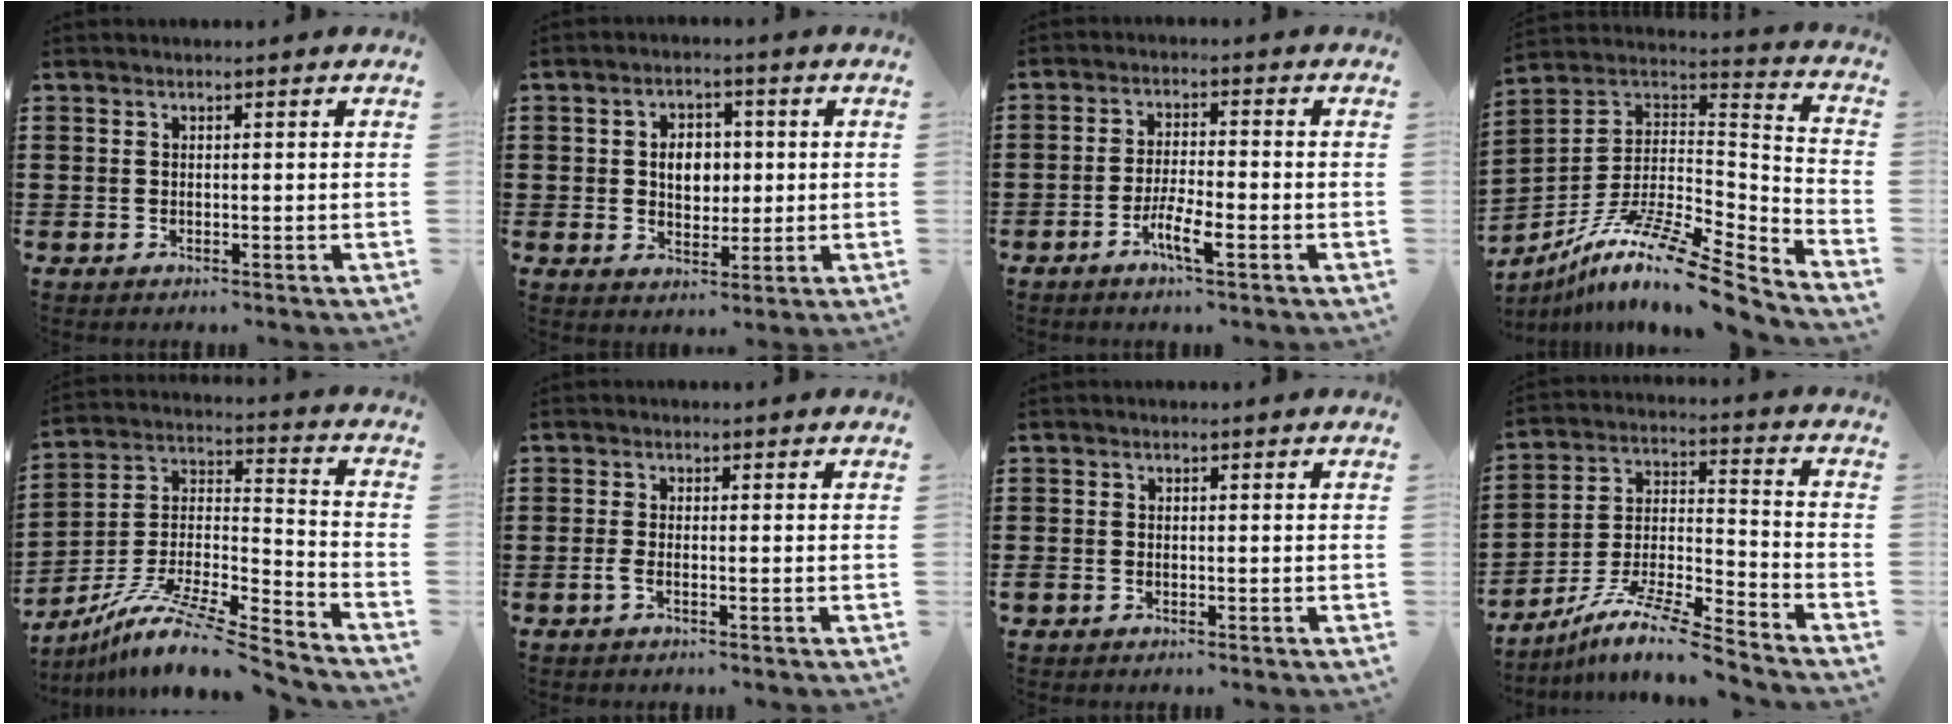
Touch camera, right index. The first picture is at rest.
{"total": 4.7, "force": [0.3, 3.3, 3.3], "torque": [-0.057, 0.005, -0.003]}
{"total": 4.8, "force": [-2.4, 0.9, 4.0], "torque": [-0.080, -0.002, -0.047]}
{"total": 13.0, "force": [-9.2, 1.6, 9.0], "torque": [-0.171, 0.002, -0.177]}
{"total": 10.9, "force": [-8.8, 1.3, 6.3], "torque": [-0.127, 0.003, -0.175]}
{"total": 1.5, "force": [-0.8, 0.2, 1.2], "torque": [-0.037, -0.007, -0.018]}
{"total": 0.7, "force": [-0.5, 0.4, 0.3], "torque": [-0.008, -0.003, -0.009]}
{"total": 10.5, "force": [-9.0, 0.7, 5.3], "torque": [-0.102, 0.008, -0.181]}